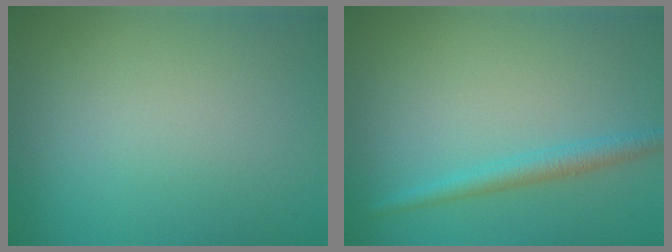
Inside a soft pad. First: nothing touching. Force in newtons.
{"total": 2.1, "press": 2.1, "slide": 0.1}